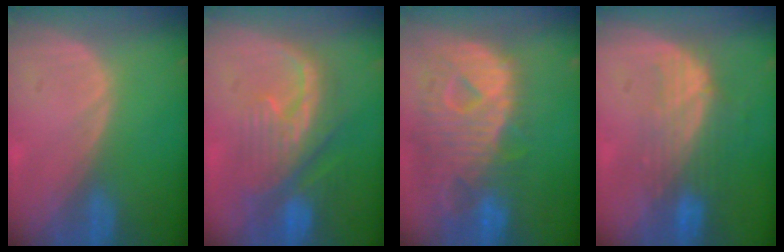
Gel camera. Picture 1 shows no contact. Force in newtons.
{"total": 9.2, "press": 8.9, "slide": 2.3}
{"total": 12.8, "press": 11.0, "slide": 6.6}
{"total": 7.5, "press": 6.9, "slide": 2.8}